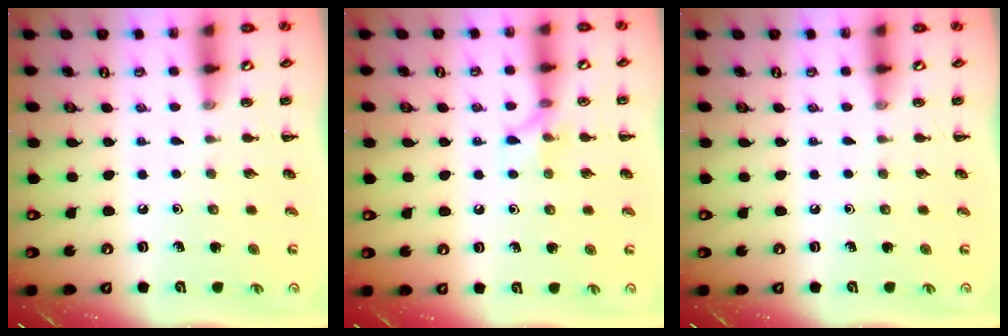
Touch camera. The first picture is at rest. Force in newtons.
{"total": 5.8, "press": 5.7, "slide": 1.0}
{"total": 0.0}